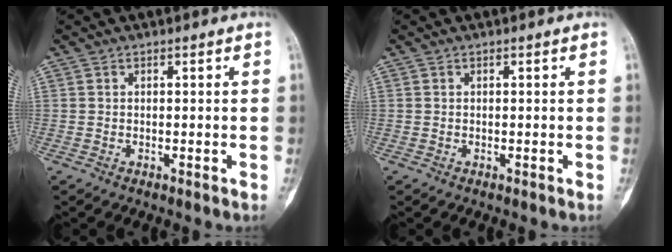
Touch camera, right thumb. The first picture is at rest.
{"total": 0.0}